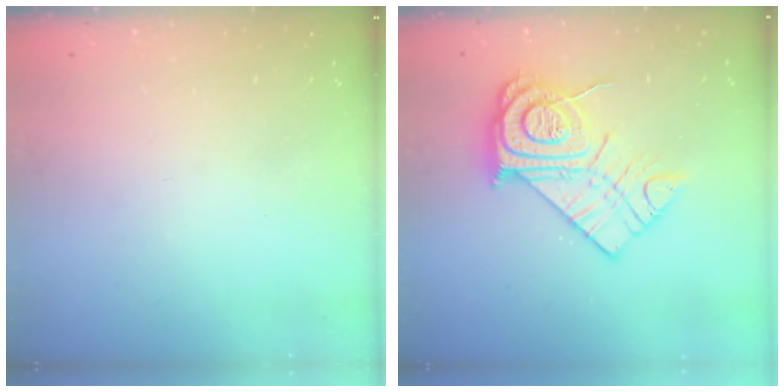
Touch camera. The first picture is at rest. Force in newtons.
{"total": 17.3, "press": 17.2, "slide": 1.3}